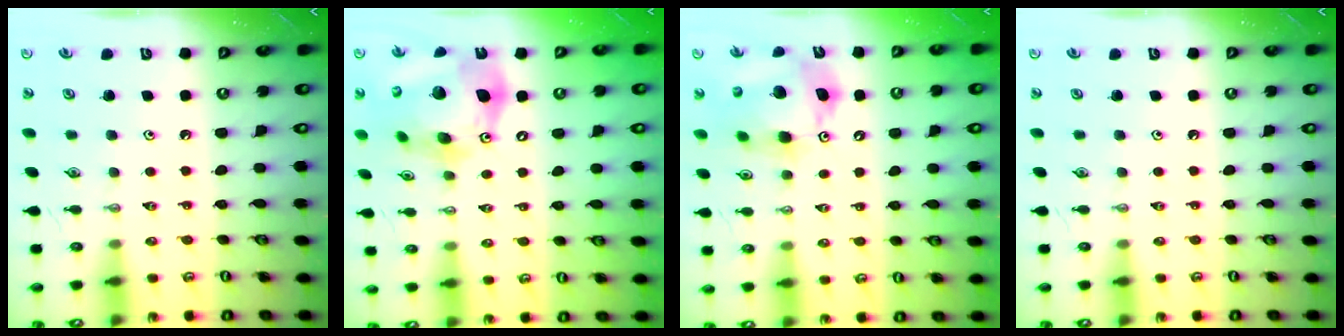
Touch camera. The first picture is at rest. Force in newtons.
{"total": 23.0, "press": 22.7, "slide": 3.3}
{"total": 13.1, "press": 13.0, "slide": 1.6}
{"total": 0.0}